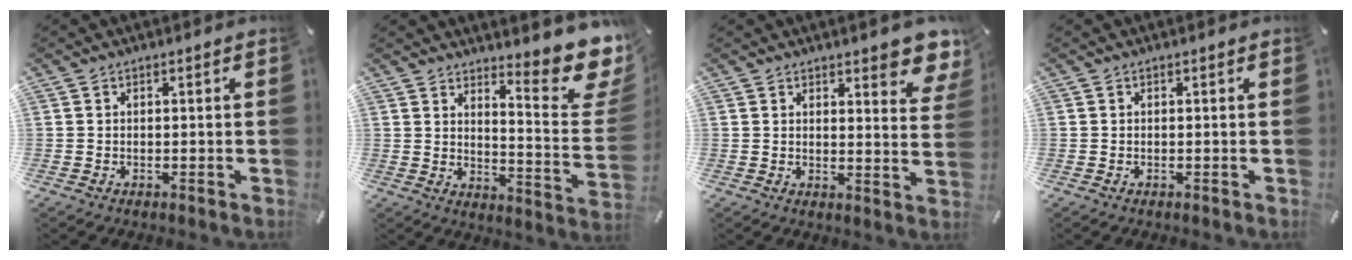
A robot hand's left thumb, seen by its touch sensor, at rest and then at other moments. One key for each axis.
{"total": 14.0, "fx": 10.7, "fy": 3.7, "fz": 8.2, "tx": -0.100, "ty": -0.104, "tz": 0.180}
{"total": 7.5, "fx": 6.0, "fy": 2.5, "fz": 3.8, "tx": -0.034, "ty": -0.048, "tz": 0.101}
{"total": 0.0}